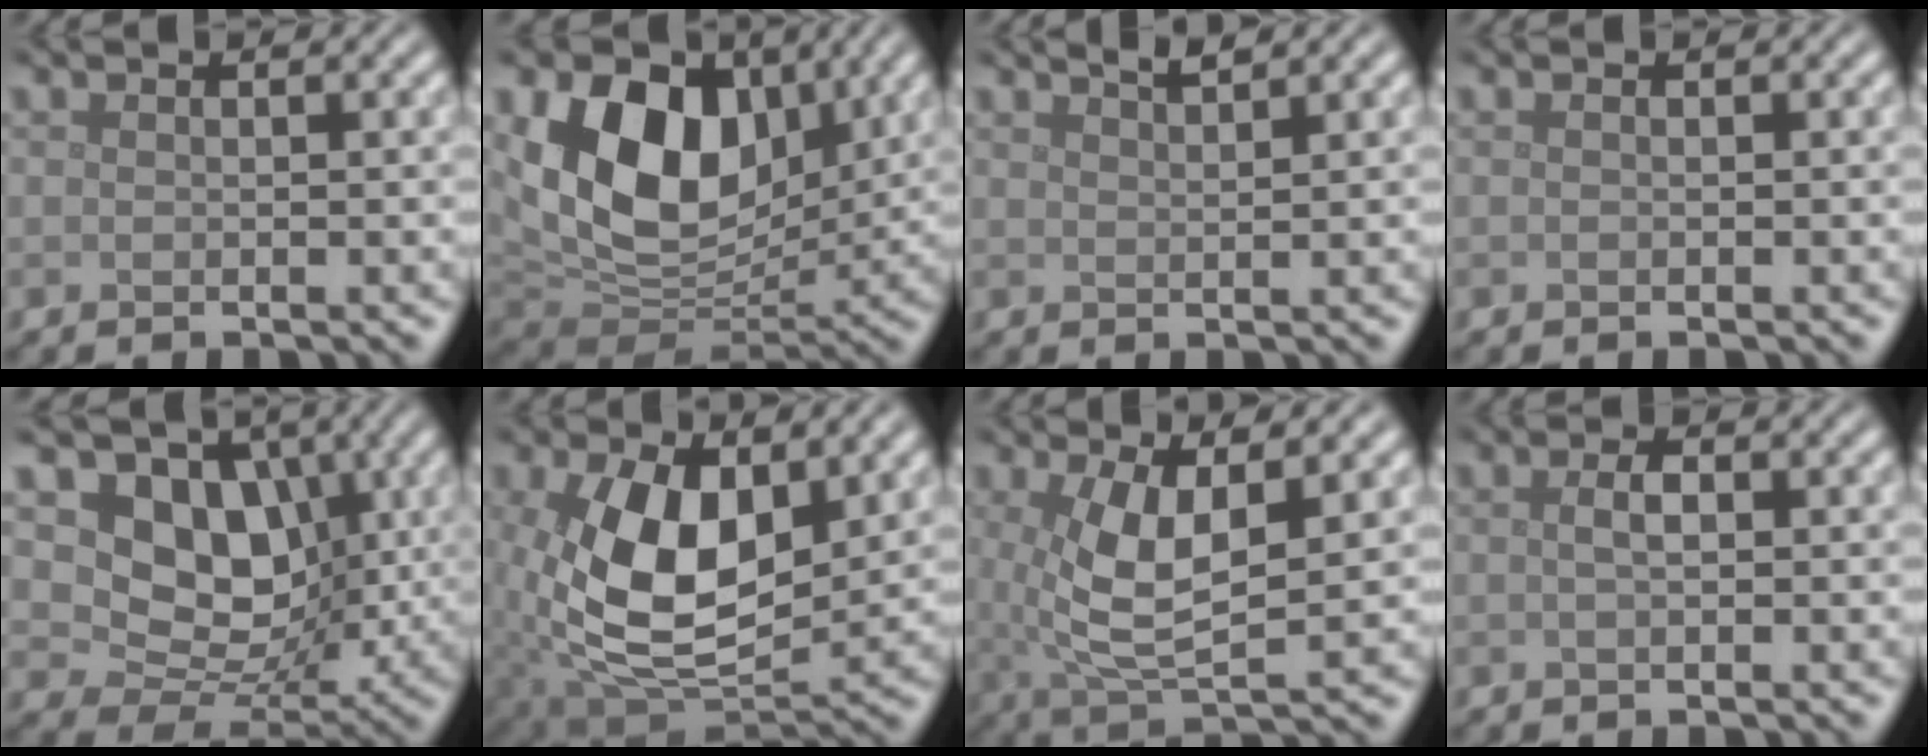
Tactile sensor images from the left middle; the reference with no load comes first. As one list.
[{"total": 12.3, "force": [3.5, 8.2, 8.4], "torque": [-0.155, -0.005, 0.060]}, {"total": 2.2, "force": [1.8, 0.5, 1.1], "torque": [0.000, 0.005, 0.016]}, {"total": 0.0}, {"total": 8.0, "force": [1.6, 6.2, 4.7], "torque": [-0.073, -0.013, 0.017]}, {"total": 10.5, "force": [1.6, 6.2, 8.3], "torque": [-0.175, -0.023, 0.039]}, {"total": 5.7, "force": [1.1, 2.1, 5.2], "torque": [-0.112, -0.008, 0.025]}, {"total": 1.4, "force": [0.1, 0.4, 1.3], "torque": [-0.025, 0.003, 0.001]}]